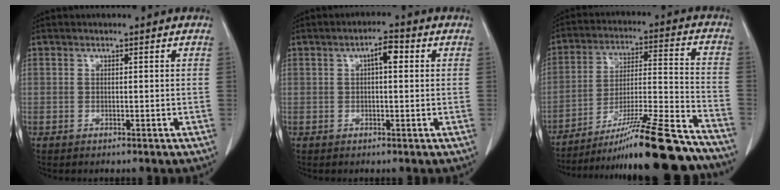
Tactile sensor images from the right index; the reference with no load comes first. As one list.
[{"total": 2.7, "force": [0.6, 1.0, 2.4], "torque": [-0.038, 0.010, 0.008]}, {"total": 25.0, "force": [-21.7, 0.2, 12.6], "torque": [-0.149, -0.011, -0.328]}]